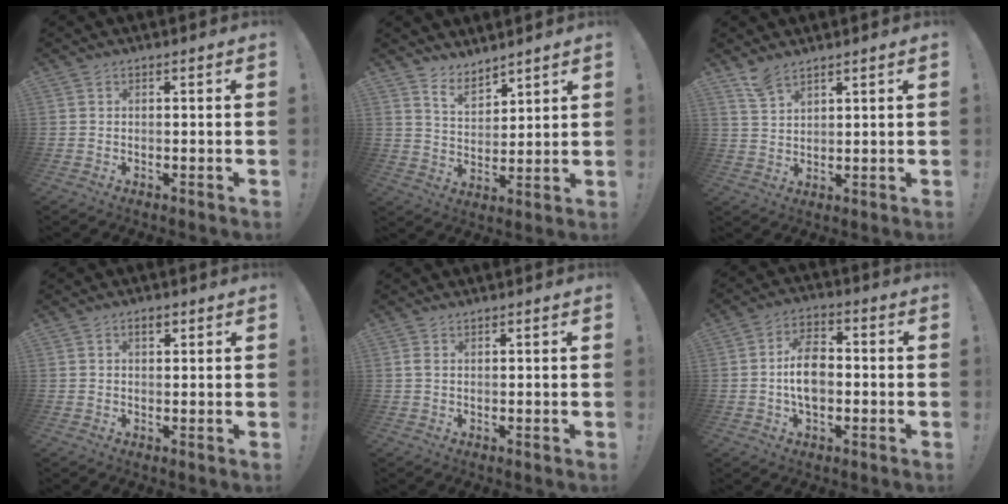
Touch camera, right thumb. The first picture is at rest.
{"total": 6.9, "force": [6.0, 3.0, 1.8], "torque": [-0.045, -0.040, 0.116]}
{"total": 5.3, "force": [4.5, 1.6, 2.4], "torque": [-0.043, -0.024, 0.083]}
{"total": 2.2, "force": [1.2, 1.1, 1.5], "torque": [-0.021, -0.001, 0.018]}
{"total": 1.1, "force": [0.7, 0.4, 0.7], "torque": [-0.011, 0.000, 0.011]}
{"total": 10.0, "force": [-1.3, 6.5, 7.6], "torque": [-0.126, 0.011, -0.022]}